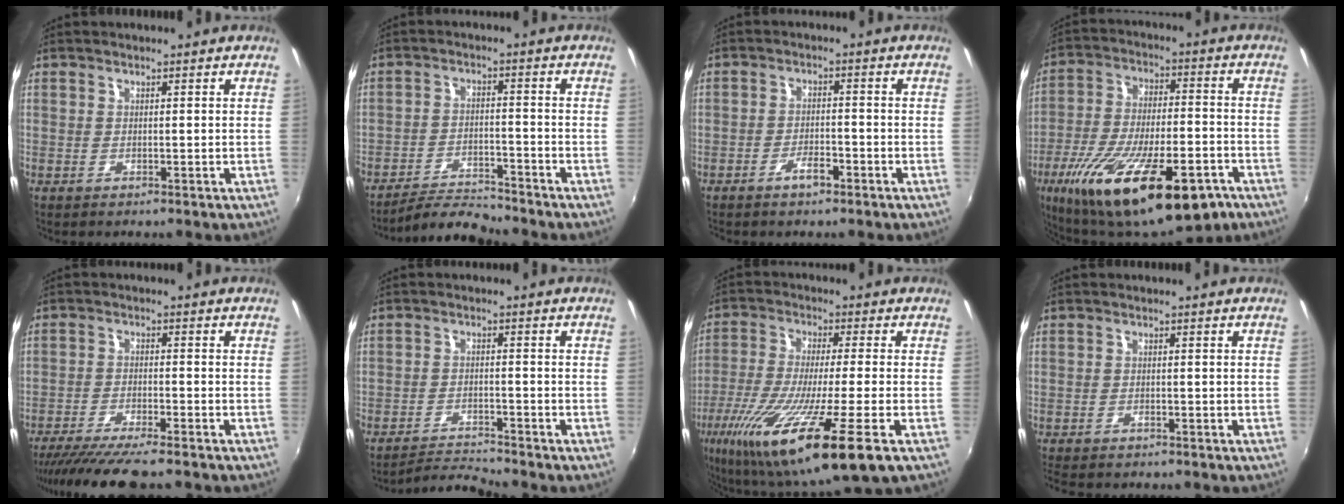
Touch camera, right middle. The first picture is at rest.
{"total": 7.4, "force": [-7.2, 0.1, 1.7], "torque": [-0.048, 0.000, -0.128]}
{"total": 3.4, "force": [-2.4, 1.1, 2.1], "torque": [-0.048, 0.002, -0.041]}
{"total": 25.6, "force": [-14.3, 8.9, 19.2], "torque": [-0.348, -0.051, -0.219]}
{"total": 11.2, "force": [-9.7, 0.5, 5.6], "torque": [-0.121, -0.032, -0.159]}
{"total": 5.2, "force": [-5.1, -1.1, 0.5], "torque": [-0.031, -0.001, -0.096]}
{"total": 19.7, "force": [-10.3, 0.6, 16.8], "torque": [-0.333, -0.071, -0.182]}
{"total": 3.2, "force": [-2.8, 1.0, 1.3], "torque": [-0.035, -0.015, -0.046]}